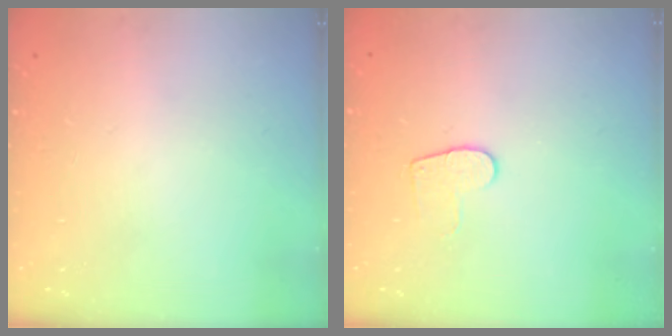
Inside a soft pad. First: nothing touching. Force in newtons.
{"total": 6.4, "press": 6.4, "slide": 0.6}